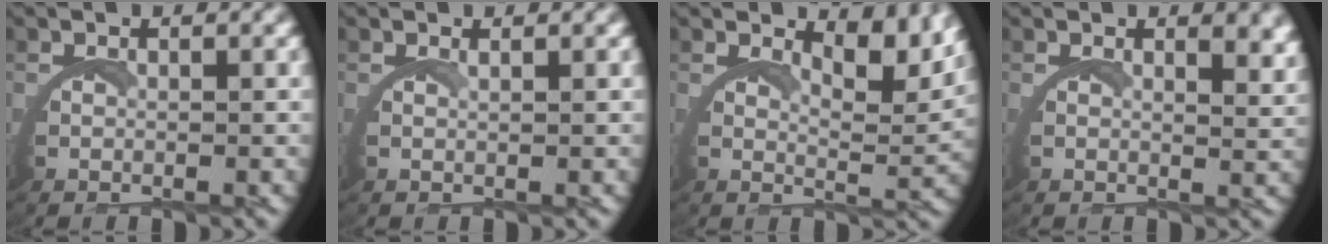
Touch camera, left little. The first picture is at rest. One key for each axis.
{"total": 0.8, "fx": 0.6, "fy": -0.1, "fz": 0.5, "tx": -0.012, "ty": -0.001, "tz": 0.011}
{"total": 4.9, "fx": 4.1, "fy": 0.3, "fz": 2.6, "tx": -0.043, "ty": -0.013, "tz": 0.063}
{"total": 2.7, "fx": 2.2, "fy": 0.4, "fz": 1.6, "tx": -0.030, "ty": -0.006, "tz": 0.030}